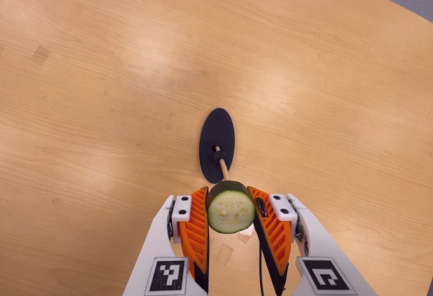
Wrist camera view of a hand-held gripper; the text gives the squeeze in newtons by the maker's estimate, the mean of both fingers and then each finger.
{"total": 11.3, "left": 9.8, "right": 12.7}